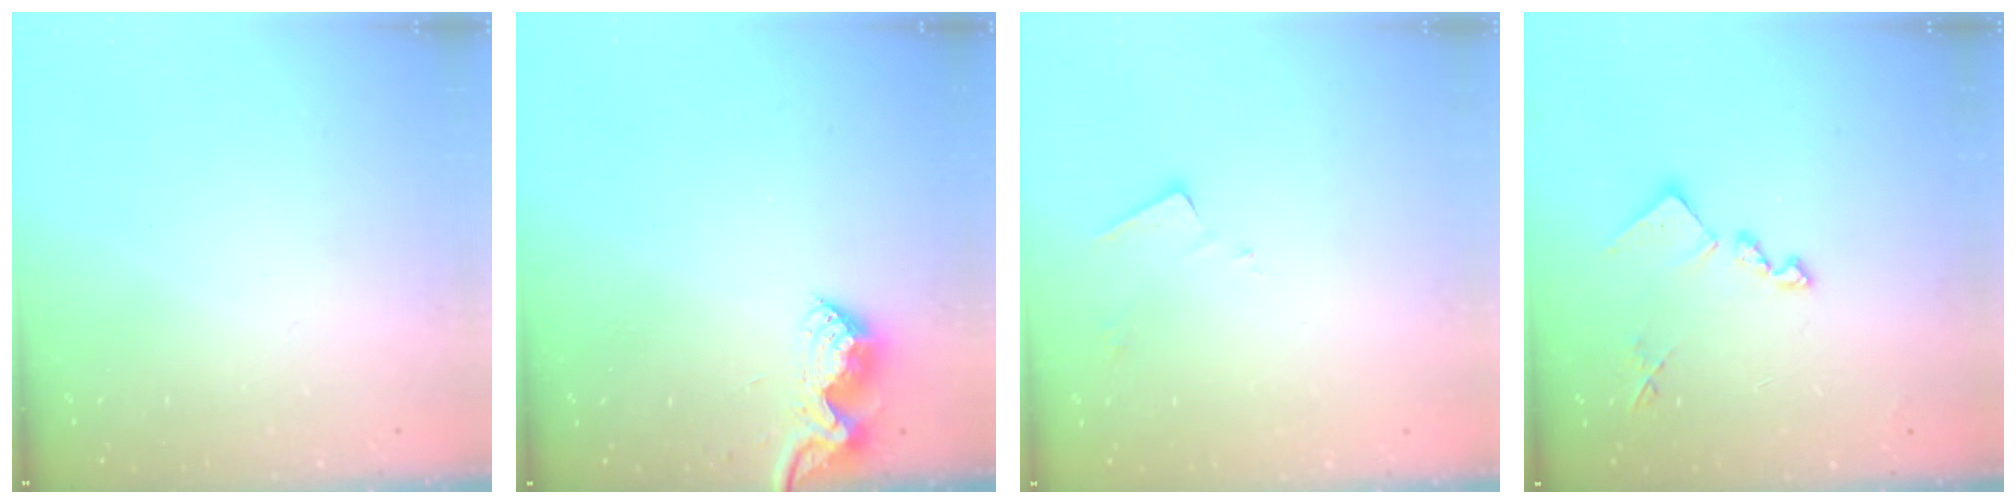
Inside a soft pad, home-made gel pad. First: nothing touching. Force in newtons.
{"total": 8.9, "press": 8.9, "slide": 0.4}
{"total": 7.4, "press": 7.4, "slide": 0.3}
{"total": 11.9, "press": 11.9, "slide": 0.4}